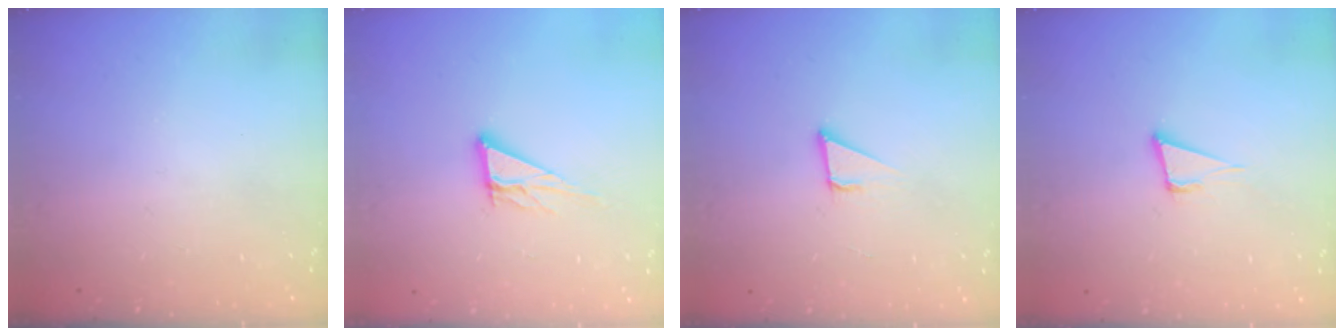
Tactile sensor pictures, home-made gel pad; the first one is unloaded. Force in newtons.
{"total": 8.0, "press": 8.0, "slide": 0.7}
{"total": 3.2, "press": 3.2, "slide": 0.2}
{"total": 5.7, "press": 4.6, "slide": 3.2}